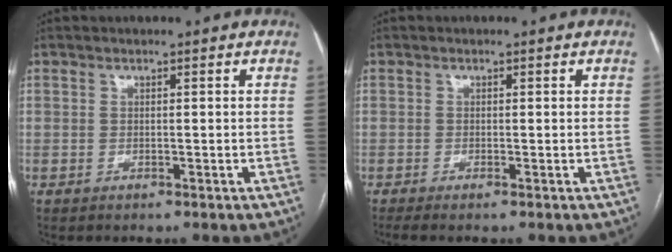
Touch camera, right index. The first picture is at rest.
{"total": 1.0, "force": [-0.7, 0.0, 0.7], "torque": [-0.016, -0.003, -0.014]}